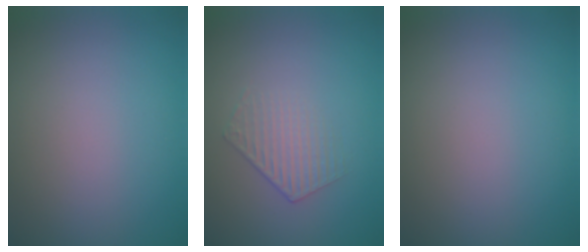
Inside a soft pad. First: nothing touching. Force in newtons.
{"total": 1.5, "press": 0.9, "slide": 1.2}
{"total": 0.0}